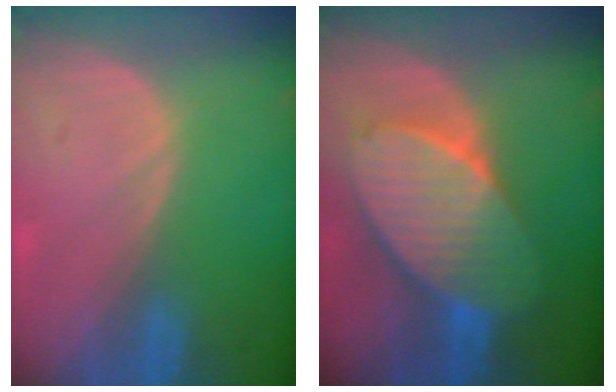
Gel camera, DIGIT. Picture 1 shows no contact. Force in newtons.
{"total": 10.1, "press": 10.1, "slide": 0.6}